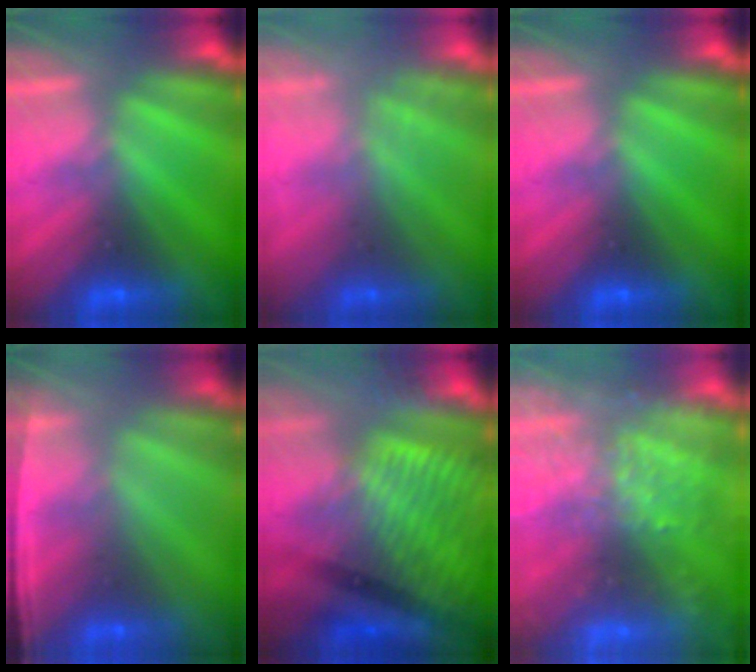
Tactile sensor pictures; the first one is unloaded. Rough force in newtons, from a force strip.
{"total": 2.4}
{"total": 0.0}
{"total": 1.5}
{"total": 3.4}
{"total": 5.9}